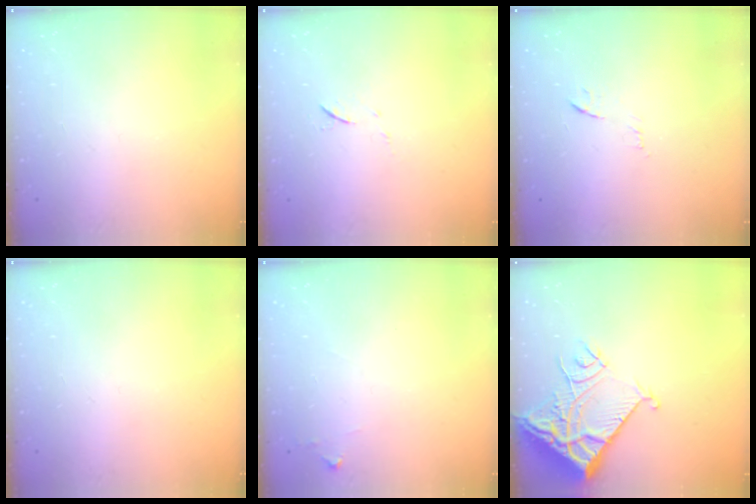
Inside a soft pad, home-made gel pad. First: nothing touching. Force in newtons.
{"total": 5.2, "press": 5.1, "slide": 0.7}
{"total": 8.1, "press": 8.0, "slide": 0.7}
{"total": 0.0}
{"total": 4.4, "press": 4.4, "slide": 0.7}
{"total": 13.1, "press": 13.0, "slide": 1.7}